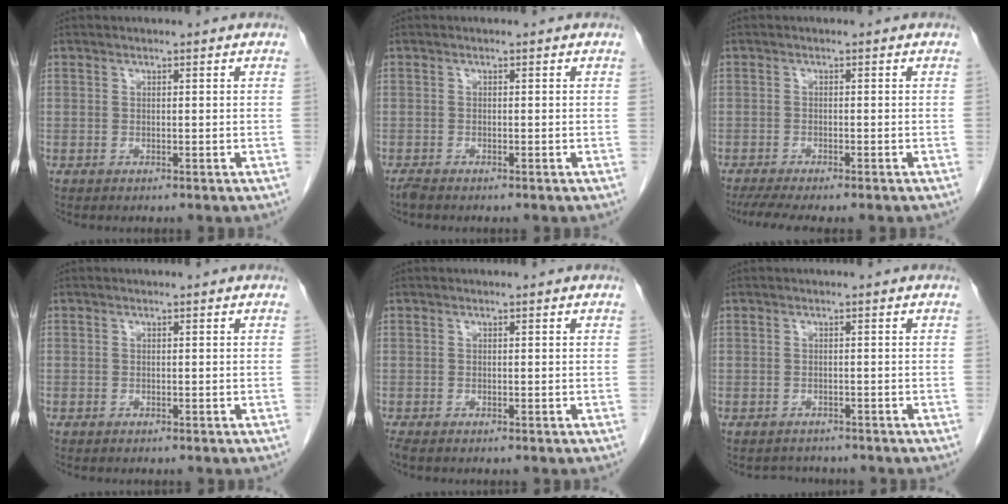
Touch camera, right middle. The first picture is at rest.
{"total": 0.9, "force": [-0.8, 0.0, 0.4], "torque": [-0.017, -0.004, -0.019]}
{"total": 6.3, "force": [-5.2, 0.4, 3.6], "torque": [-0.051, -0.013, -0.082]}
{"total": 0.0}
{"total": 1.0, "force": [-0.9, 0.3, 0.5], "torque": [-0.015, -0.005, -0.017]}
{"total": 2.2, "force": [-2.0, 0.8, -0.4], "torque": [0.003, -0.002, -0.031]}